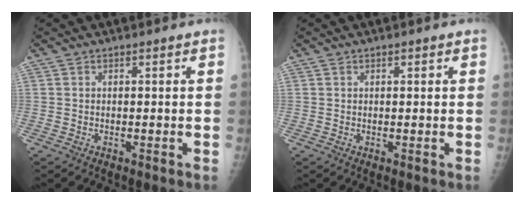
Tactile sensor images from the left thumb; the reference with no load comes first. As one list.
[{"total": 0.6, "force": [0.3, 0.4, 0.4], "torque": [0.000, 0.000, 0.003]}]